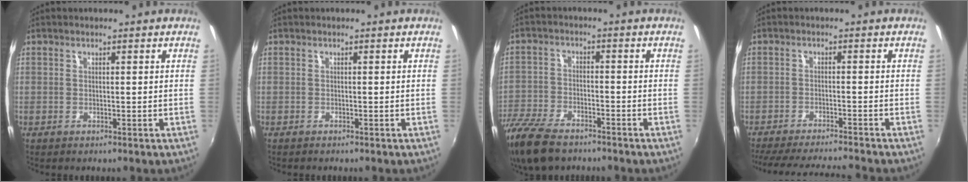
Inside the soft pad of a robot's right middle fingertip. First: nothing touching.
{"total": 0.0}
{"total": 13.9, "force": [-10.5, 5.7, 7.1], "torque": [-0.180, -0.030, -0.201]}
{"total": 12.9, "force": [-11.7, 0.1, 5.4], "torque": [-0.120, -0.016, -0.187]}